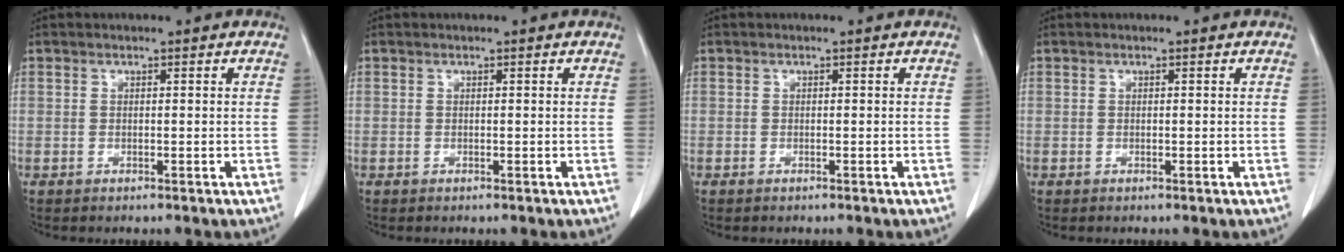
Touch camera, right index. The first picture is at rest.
{"total": 0.0}
{"total": 0.0}
{"total": 0.0}